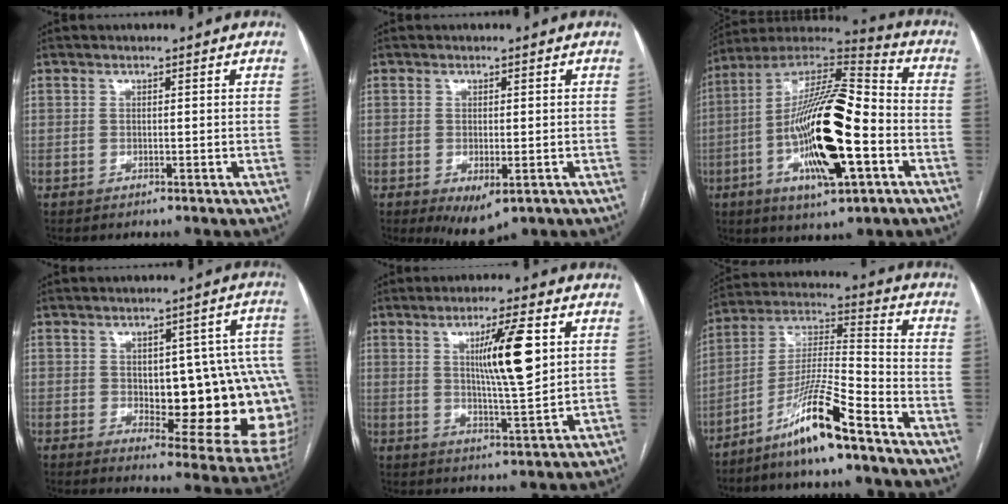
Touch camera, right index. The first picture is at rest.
{"total": 5.0, "force": [-2.2, 2.1, 4.0], "torque": [-0.055, -0.013, -0.021]}
{"total": 22.6, "force": [-5.4, 4.9, 21.4], "torque": [-0.402, -0.007, -0.091]}
{"total": 21.0, "force": [-1.2, 6.9, 19.8], "torque": [-0.159, 0.027, 0.009]}
{"total": 10.0, "force": [2.9, 0.5, 9.6], "torque": [-0.157, -0.005, 0.048]}
{"total": 12.8, "force": [-9.1, -0.6, 8.9], "torque": [-0.175, 0.003, -0.168]}